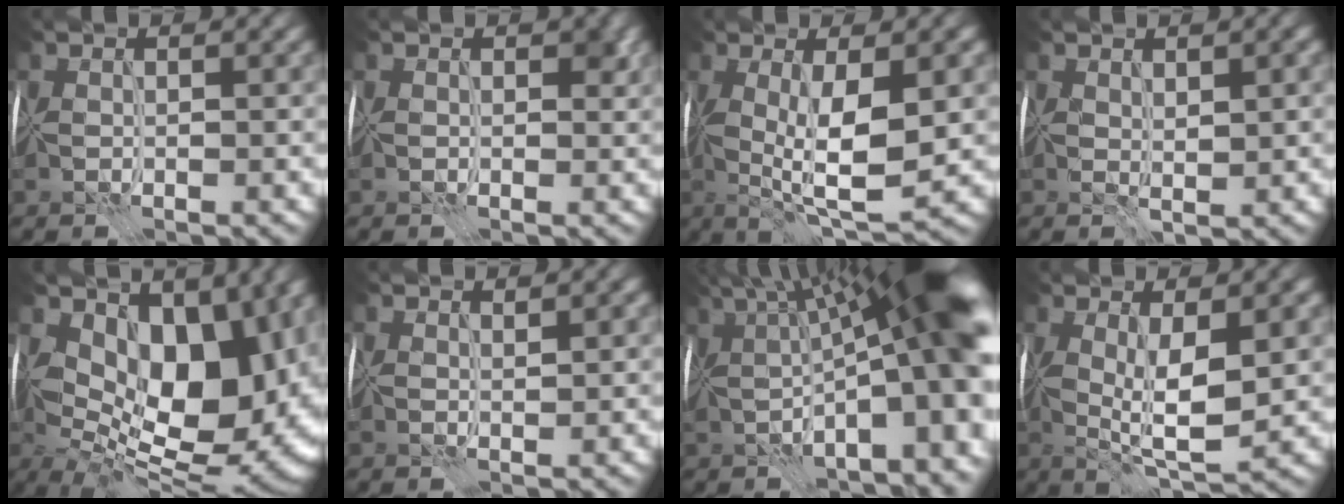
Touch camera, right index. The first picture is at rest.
{"total": 1.7, "force": [0.5, 1.3, 1.0], "torque": [-0.007, -0.002, 0.006]}
{"total": 7.6, "force": [-0.1, 2.4, 7.3], "torque": [-0.131, -0.005, 0.002]}
{"total": 1.6, "force": [0.6, 0.9, 1.2], "torque": [-0.021, -0.001, 0.016]}
{"total": 14.3, "force": [2.6, 8.2, 11.4], "torque": [-0.156, -0.009, 0.045]}
{"total": 0.8, "force": [0.7, 0.3, 0.3], "torque": [-0.002, 0.002, 0.015]}
{"total": 16.6, "force": [1.2, 5.3, 15.7], "torque": [-0.204, 0.030, 0.029]}
{"total": 5.7, "force": [0.4, 1.8, 5.4], "torque": [-0.104, -0.004, 0.012]}